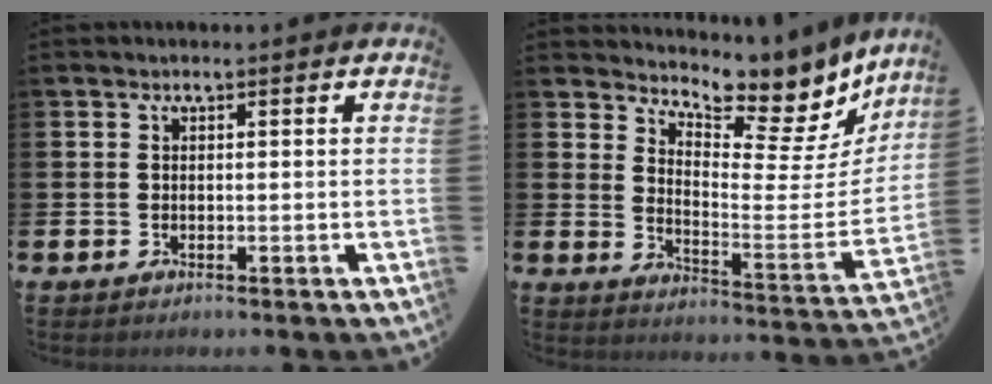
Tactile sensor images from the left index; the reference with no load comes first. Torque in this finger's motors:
{"motor_torque": [0.09, 0.09, 0.19, 0.00]}